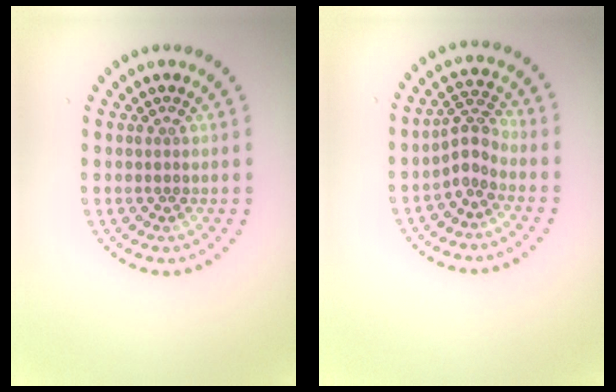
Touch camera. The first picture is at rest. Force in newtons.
{"total": 2.3, "press": 1.6, "slide": 1.7}